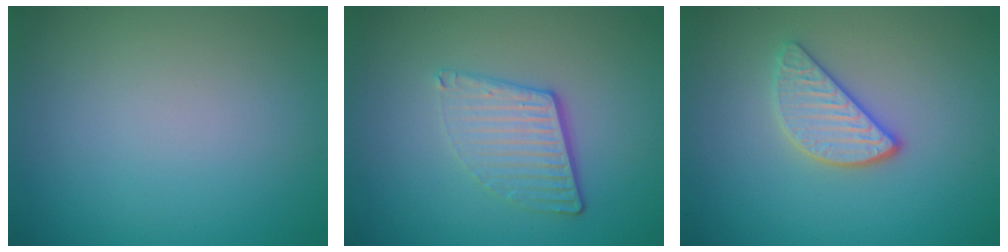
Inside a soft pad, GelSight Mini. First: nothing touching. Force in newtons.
{"total": 4.1, "press": 2.7, "slide": 3.1}
{"total": 2.9, "press": 2.7, "slide": 1.2}